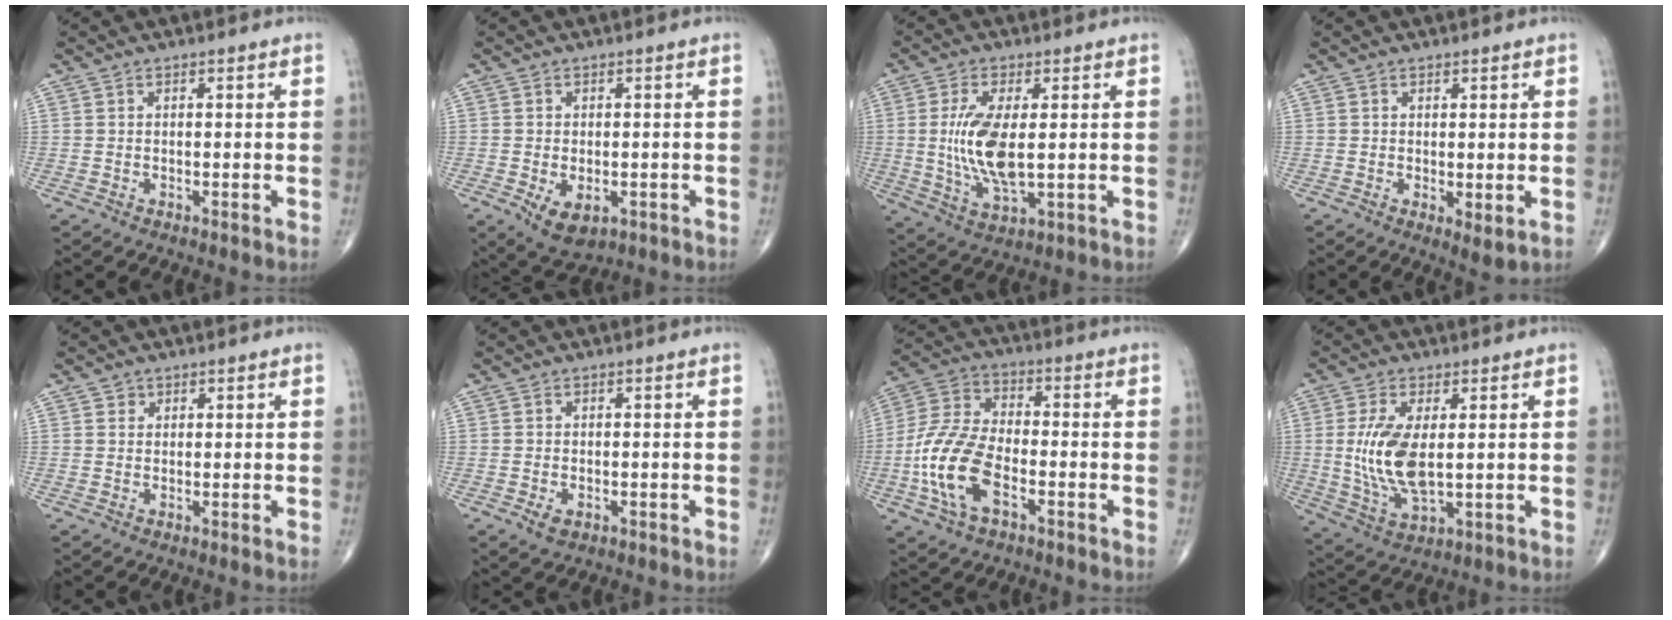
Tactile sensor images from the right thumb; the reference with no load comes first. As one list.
[{"total": 6.1, "force": [-2.1, 3.7, 4.4], "torque": [-0.067, -0.003, -0.022]}, {"total": 11.2, "force": [0.5, 4.4, 10.3], "torque": [-0.214, -0.016, 0.017]}, {"total": 2.8, "force": [-0.2, 1.1, 2.6], "torque": [-0.038, -0.011, -0.001]}, {"total": 1.1, "force": [0.5, 0.9, 0.1], "torque": [0.009, -0.002, 0.005]}, {"total": 2.4, "force": [-0.9, 1.5, 1.6], "torque": [-0.025, -0.001, -0.011]}, {"total": 14.3, "force": [-4.8, 7.4, 11.2], "torque": [-0.238, 0.023, -0.095]}, {"total": 11.4, "force": [0.8, 5.0, 10.2], "torque": [-0.212, -0.013, 0.026]}]